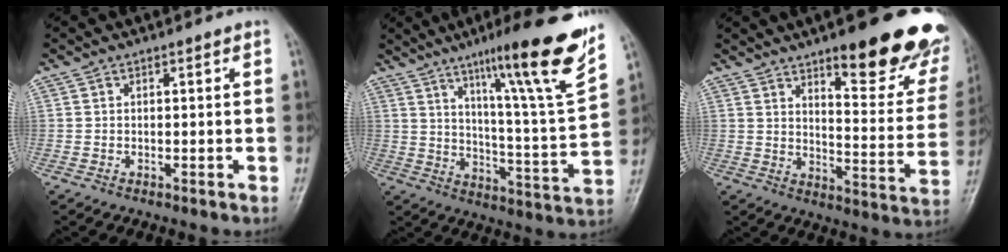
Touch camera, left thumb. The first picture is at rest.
{"total": 20.9, "force": [13.3, 1.1, 16.0], "torque": [-0.211, -0.066, 0.201]}
{"total": 22.3, "force": [14.7, 6.2, 15.6], "torque": [-0.155, -0.088, 0.196]}